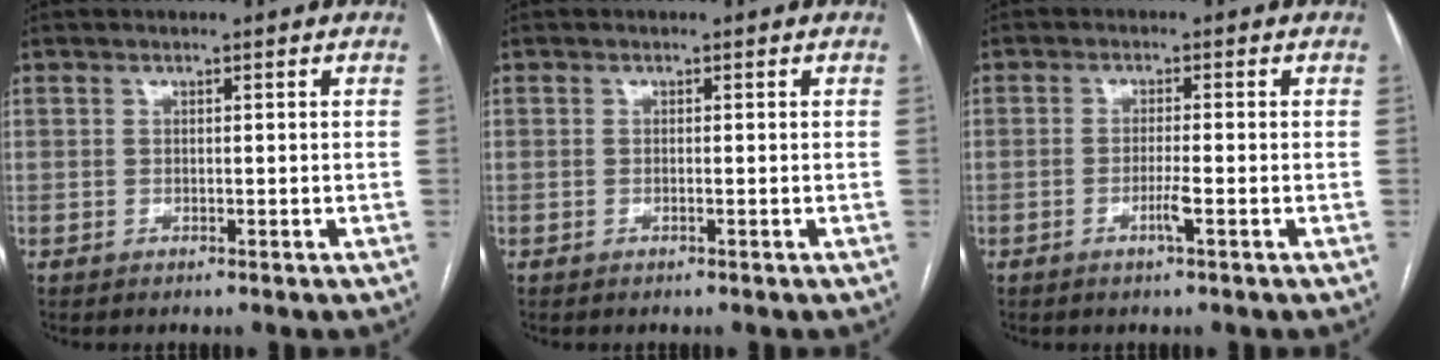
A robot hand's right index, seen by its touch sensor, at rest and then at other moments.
{"total": 0.0}
{"total": 2.5, "force": [-1.1, -0.2, 2.2], "torque": [-0.045, -0.004, -0.021]}